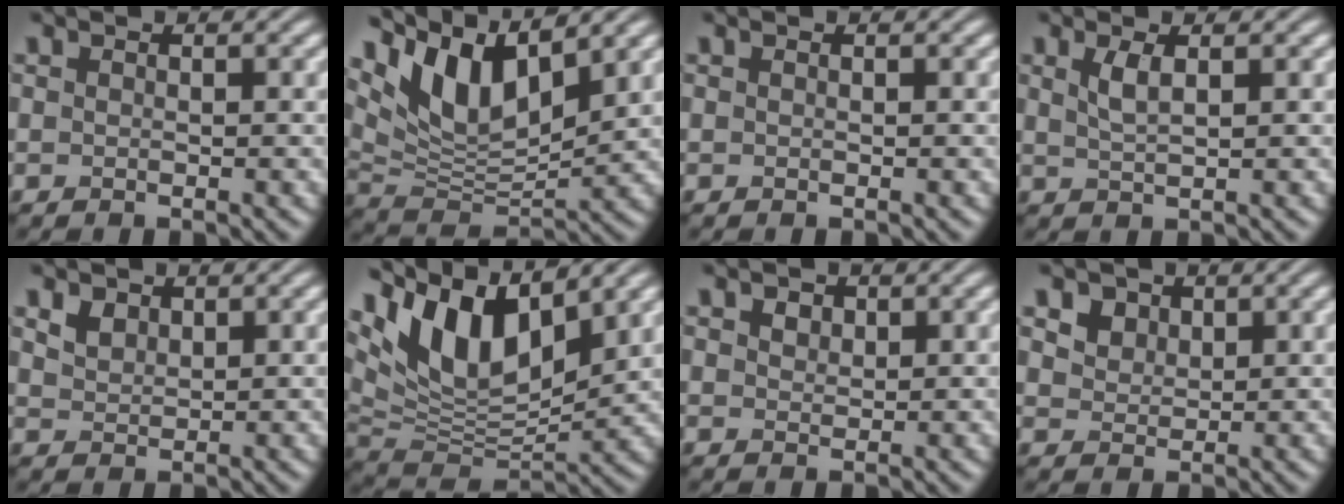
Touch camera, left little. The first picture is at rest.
{"total": 8.4, "force": [5.0, 3.3, 5.9], "torque": [-0.115, -0.004, 0.098]}
{"total": 0.0}
{"total": 1.9, "force": [0.9, 0.6, 1.6], "torque": [-0.035, -0.001, 0.019]}
{"total": 2.0, "force": [1.3, 1.3, 0.8], "torque": [-0.023, -0.002, 0.027]}
{"total": 10.5, "force": [5.9, 4.5, 7.5], "torque": [-0.149, -0.002, 0.113]}
{"total": 1.7, "force": [1.0, 1.1, 0.7], "torque": [-0.013, 0.004, 0.012]}
{"total": 5.0, "force": [3.0, 3.4, 2.2], "torque": [-0.067, 0.007, 0.050]}